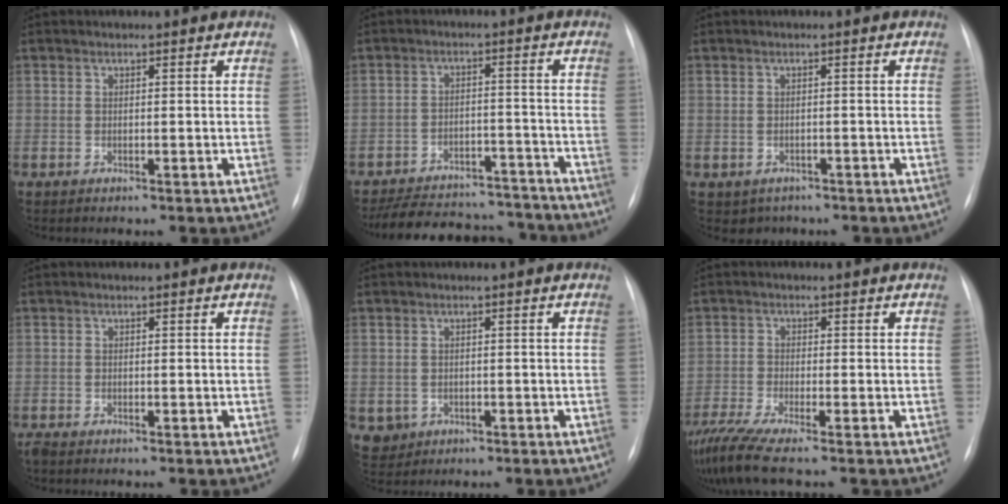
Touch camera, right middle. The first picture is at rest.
{"total": 18.4, "force": [-16.7, 5.5, 5.2], "torque": [-0.111, 0.008, -0.229]}
{"total": 3.0, "force": [-1.8, 2.4, 0.4], "torque": [-0.004, 0.006, -0.019]}
{"total": 1.0, "force": [-0.9, 0.3, 0.5], "torque": [-0.013, -0.004, -0.015]}
{"total": 3.0, "force": [-1.0, 2.8, 0.6], "torque": [-0.007, 0.003, -0.010]}
{"total": 8.1, "force": [-6.6, -0.4, 4.7], "torque": [-0.090, -0.023, -0.119]}